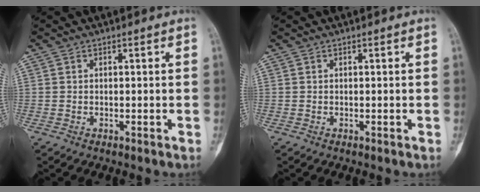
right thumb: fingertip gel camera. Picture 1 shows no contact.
{"total": 0.0}